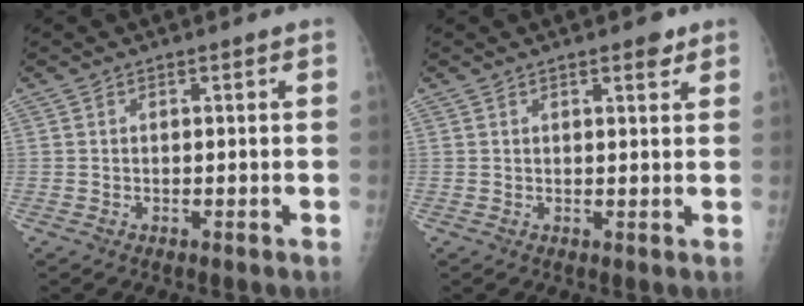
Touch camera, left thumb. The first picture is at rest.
{"total": 2.4, "force": [1.6, 0.9, 1.6], "torque": [-0.014, -0.007, 0.019]}